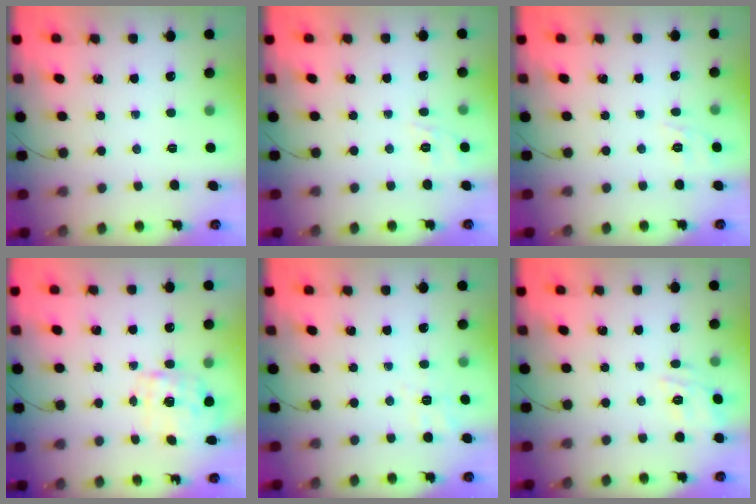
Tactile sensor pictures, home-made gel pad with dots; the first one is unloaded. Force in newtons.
{"total": 5.9, "press": 5.6, "slide": 1.8}
{"total": 5.9, "press": 5.6, "slide": 1.8}
{"total": 2.3, "press": 2.3, "slide": 0.5}
{"total": 2.2, "press": 0.2, "slide": 2.2}
{"total": 12.3, "press": 12.2, "slide": 1.1}